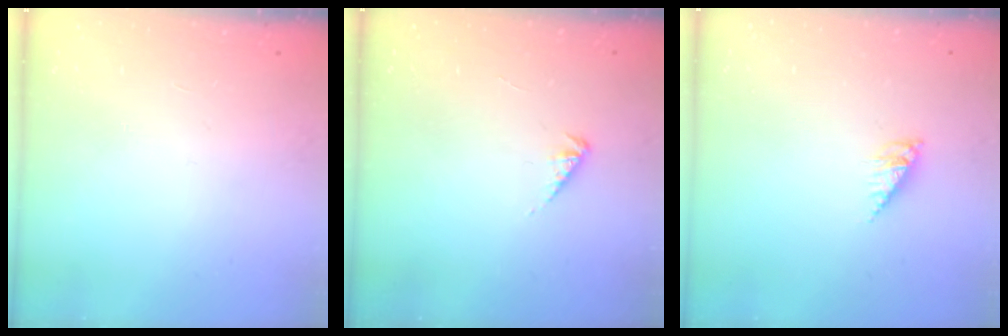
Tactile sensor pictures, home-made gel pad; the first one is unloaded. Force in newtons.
{"total": 2.3, "press": 2.3, "slide": 0.5}
{"total": 3.5, "press": 3.5, "slide": 0.5}